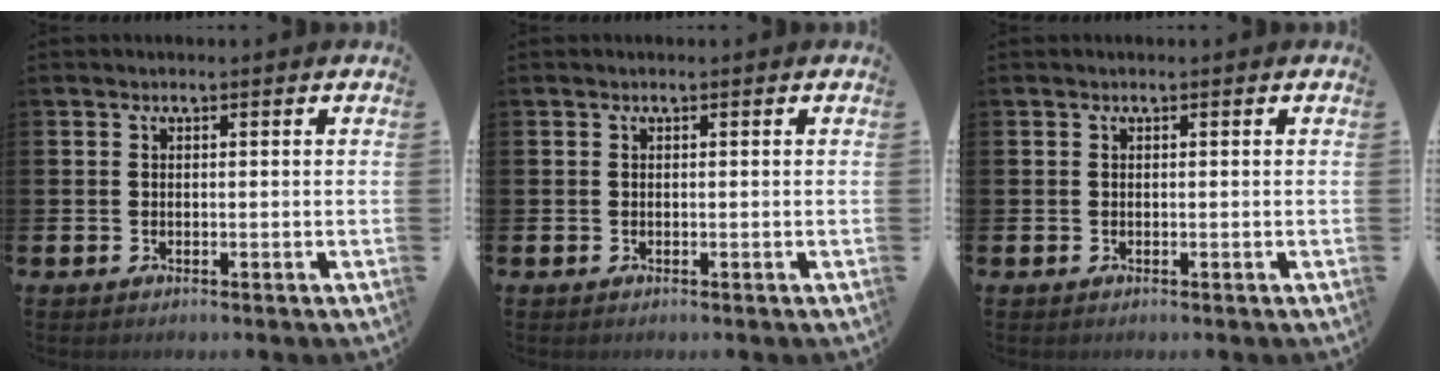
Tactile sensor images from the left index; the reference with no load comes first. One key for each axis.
{"total": 0.0}
{"total": 0.0}